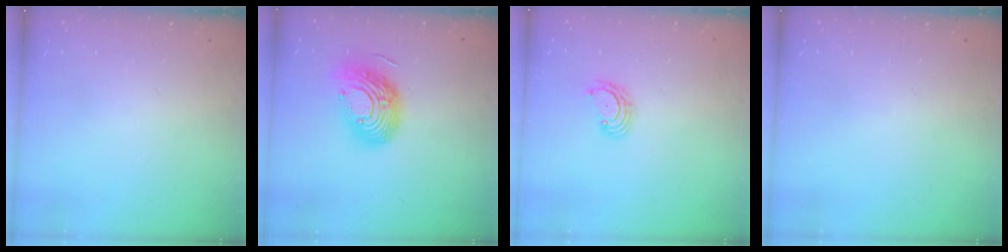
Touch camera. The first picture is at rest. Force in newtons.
{"total": 15.8, "press": 15.8, "slide": 1.1}
{"total": 2.8, "press": 2.8, "slide": 0.3}
{"total": 0.0}